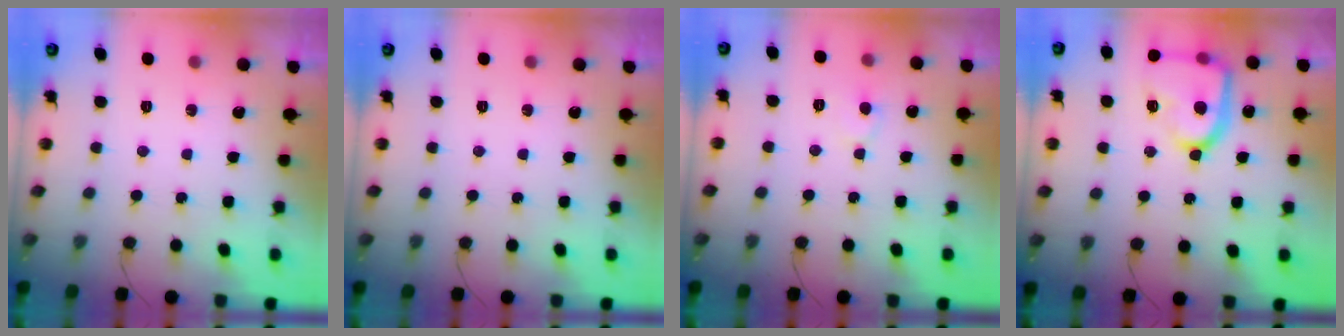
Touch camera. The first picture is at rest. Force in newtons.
{"total": 0.0}
{"total": 4.6, "press": 4.6, "slide": 0.5}
{"total": 18.1, "press": 18.0, "slide": 1.8}